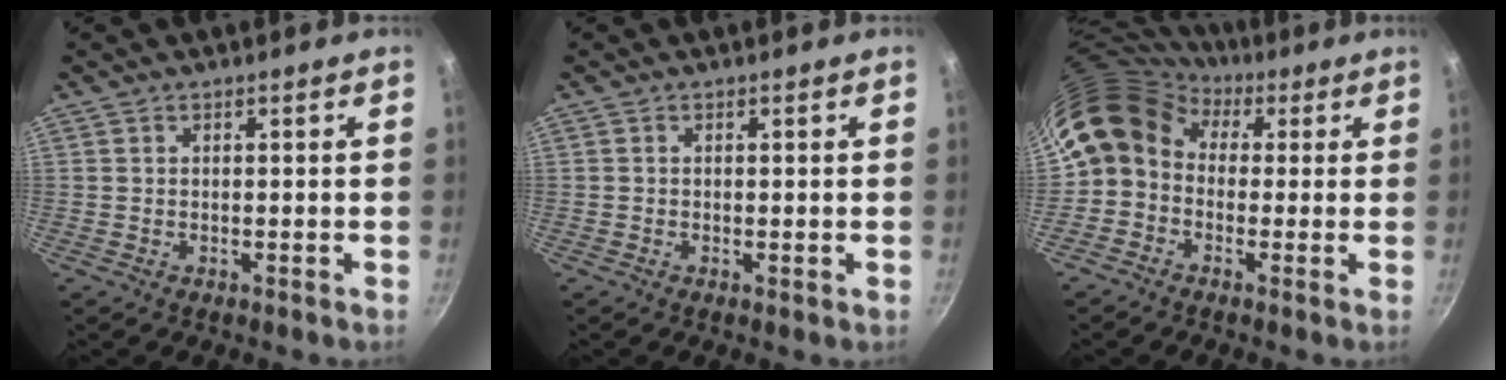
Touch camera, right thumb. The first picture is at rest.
{"total": 0.0}
{"total": 10.2, "force": [2.0, 8.3, 5.7], "torque": [-0.092, 0.022, 0.009]}